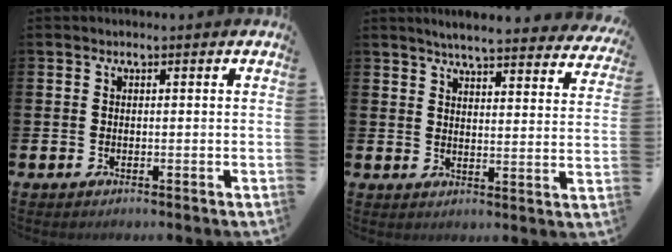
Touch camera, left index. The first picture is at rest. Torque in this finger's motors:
{"motor_torque": [1.01, -1.13, 0.27, 0.12]}